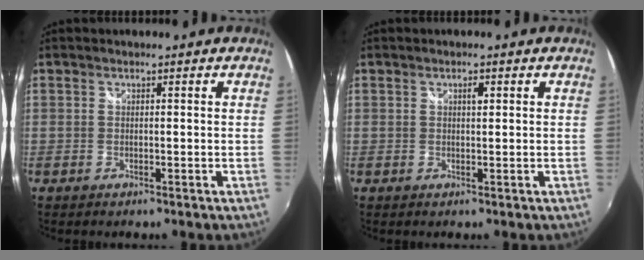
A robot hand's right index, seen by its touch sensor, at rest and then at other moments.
{"total": 1.1, "force": [0.5, 0.4, 0.9], "torque": [-0.014, 0.003, 0.007]}